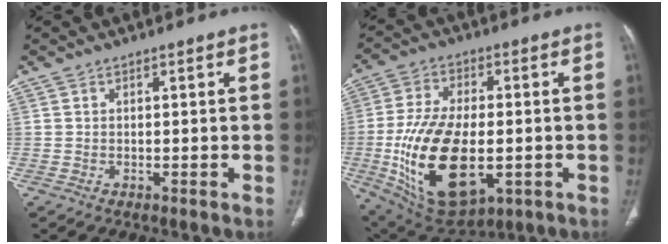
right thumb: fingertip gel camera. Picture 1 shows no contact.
{"total": 21.7, "force": [-4.2, 11.4, 18.0], "torque": [-0.338, -0.007, -0.048]}